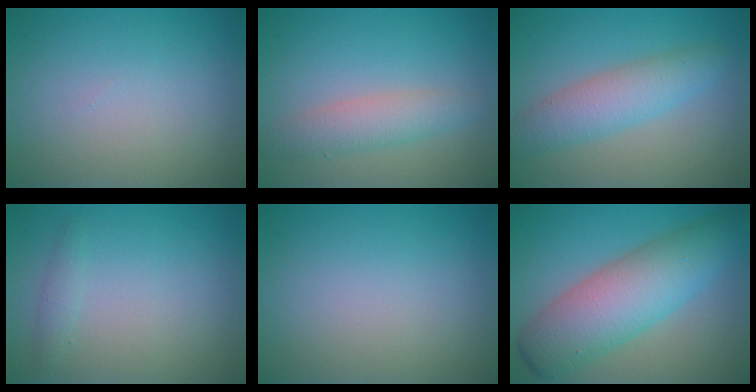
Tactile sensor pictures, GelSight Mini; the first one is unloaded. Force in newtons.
{"total": 2.9, "press": 2.9, "slide": 0.1}
{"total": 4.2, "press": 4.2, "slide": 0.1}
{"total": 1.0, "press": 1.0, "slide": 0.0}
{"total": 0.0}
{"total": 8.2, "press": 8.2, "slide": 0.3}